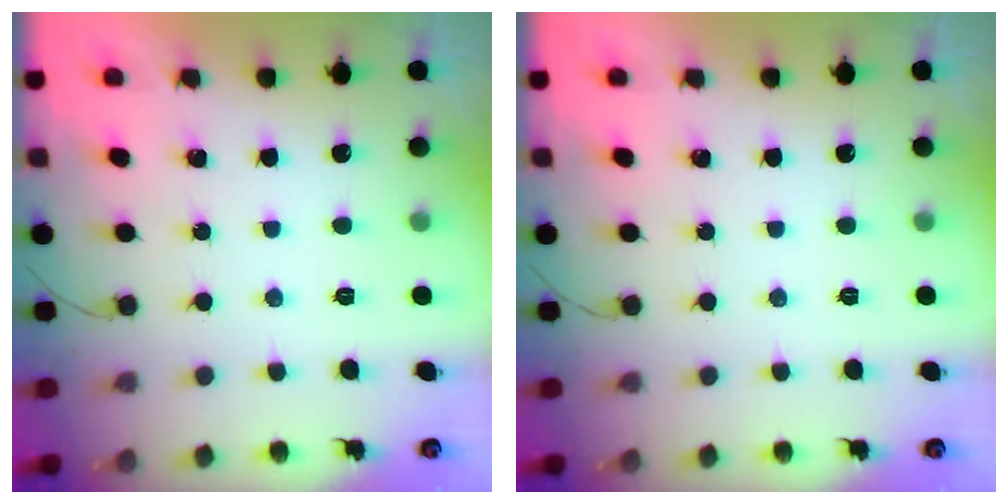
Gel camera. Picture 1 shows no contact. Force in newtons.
{"total": 0.0}